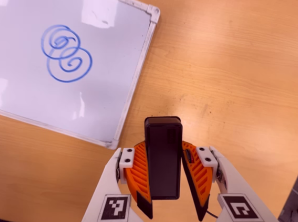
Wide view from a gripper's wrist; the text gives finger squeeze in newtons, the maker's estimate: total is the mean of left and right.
{"total": 6.8, "left": 6.0, "right": 7.5}